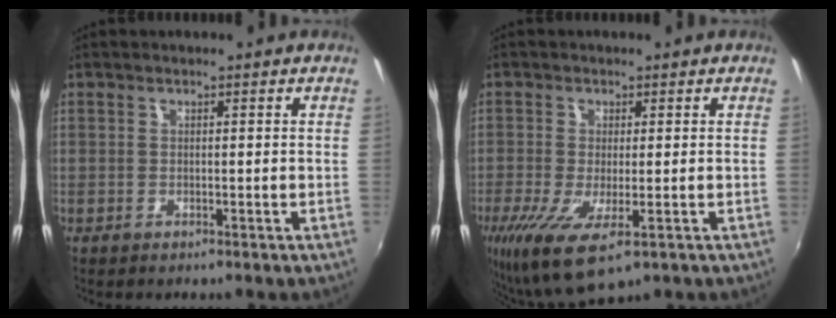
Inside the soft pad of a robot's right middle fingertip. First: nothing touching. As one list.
[{"total": 10.4, "force": [-4.7, 3.4, 8.6], "torque": [-0.180, -0.044, -0.077]}]